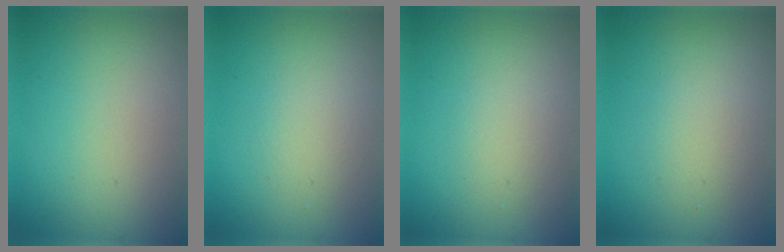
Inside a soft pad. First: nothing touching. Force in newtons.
{"total": 1.9, "press": 1.9, "slide": 0.1}
{"total": 1.6, "press": 1.6, "slide": 0.1}
{"total": 2.3, "press": 2.3, "slide": 0.1}